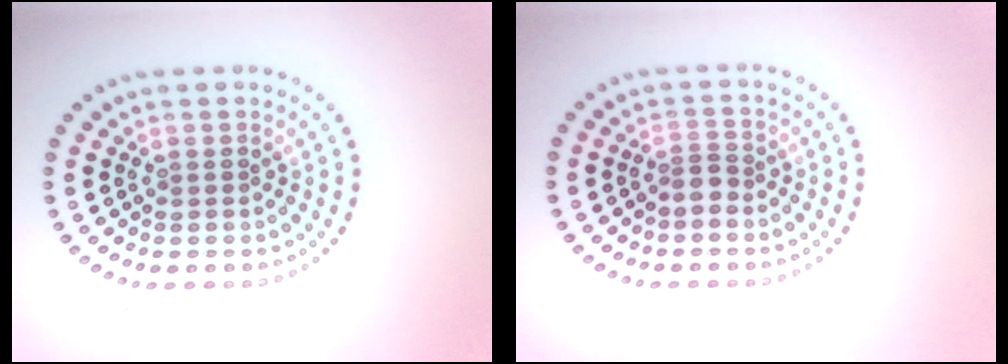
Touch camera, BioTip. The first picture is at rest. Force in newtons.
{"total": 1.1, "press": 0.7, "slide": 0.9}